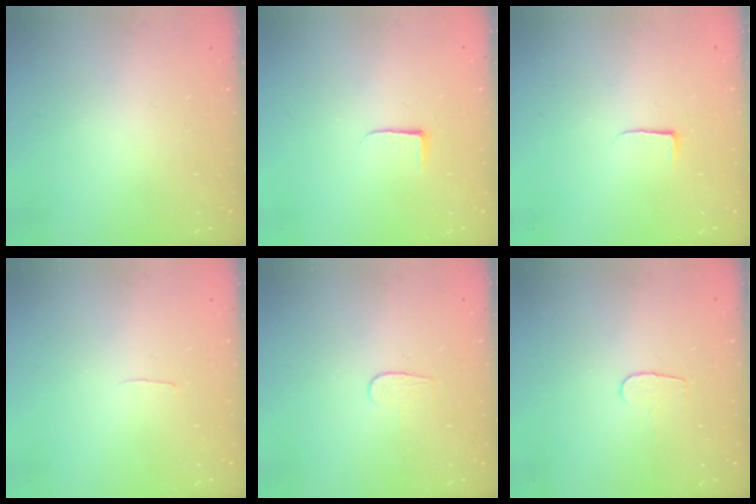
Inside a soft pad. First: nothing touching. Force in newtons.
{"total": 3.8, "press": 3.8, "slide": 0.5}
{"total": 3.9, "press": 3.9, "slide": 0.5}
{"total": 2.0, "press": 2.0, "slide": 0.2}
{"total": 3.7, "press": 3.7, "slide": 0.3}
{"total": 4.7, "press": 4.6, "slide": 0.4}